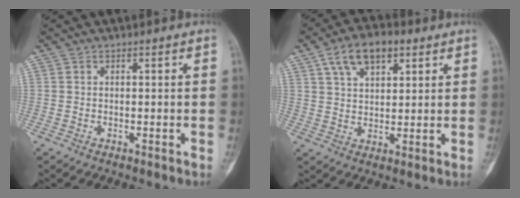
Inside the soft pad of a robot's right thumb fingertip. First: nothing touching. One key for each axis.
{"total": 9.6, "fx": 4.9, "fy": 5.2, "fz": 6.5, "tx": -0.097, "ty": -0.001, "tz": 0.084}